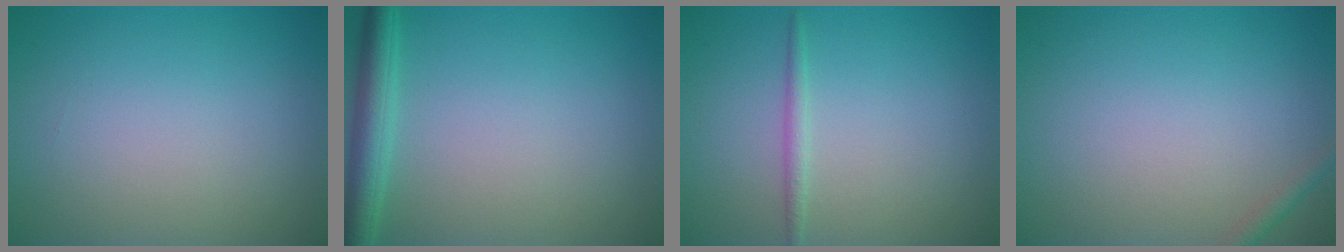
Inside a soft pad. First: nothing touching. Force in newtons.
{"total": 3.2, "press": 3.2, "slide": 0.2}
{"total": 1.1, "press": 1.1, "slide": 0.1}
{"total": 1.0, "press": 1.0, "slide": 0.0}